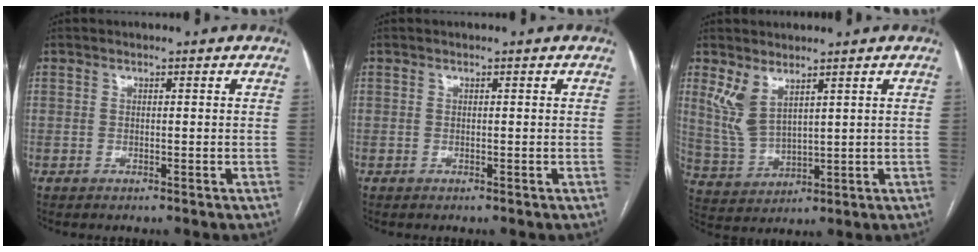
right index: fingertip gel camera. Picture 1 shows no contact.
{"total": 0.0}
{"total": 6.2, "force": [3.8, 2.6, 4.3], "torque": [-0.103, -0.002, 0.091]}